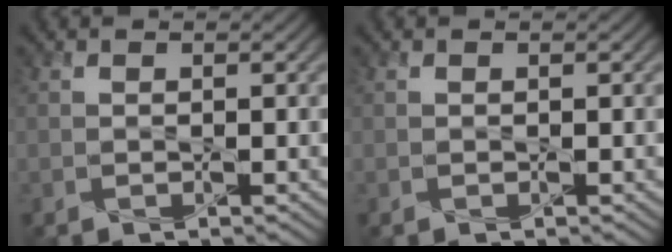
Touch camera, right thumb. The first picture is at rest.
{"total": 0.0}